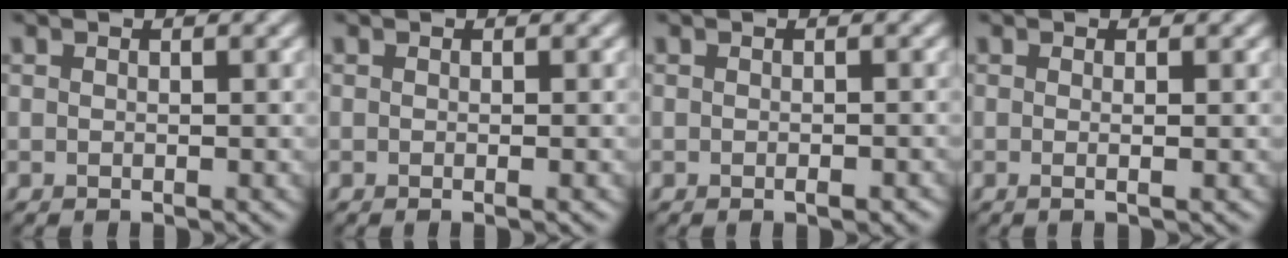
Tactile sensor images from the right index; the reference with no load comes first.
{"total": 0.7, "force": [-0.2, 0.2, 0.7], "torque": [-0.007, -0.005, -0.004]}
{"total": 1.1, "force": [-0.6, 0.3, 0.9], "torque": [-0.014, -0.004, -0.007]}
{"total": 1.3, "force": [-0.1, 0.3, 1.3], "torque": [-0.015, -0.002, -0.006]}